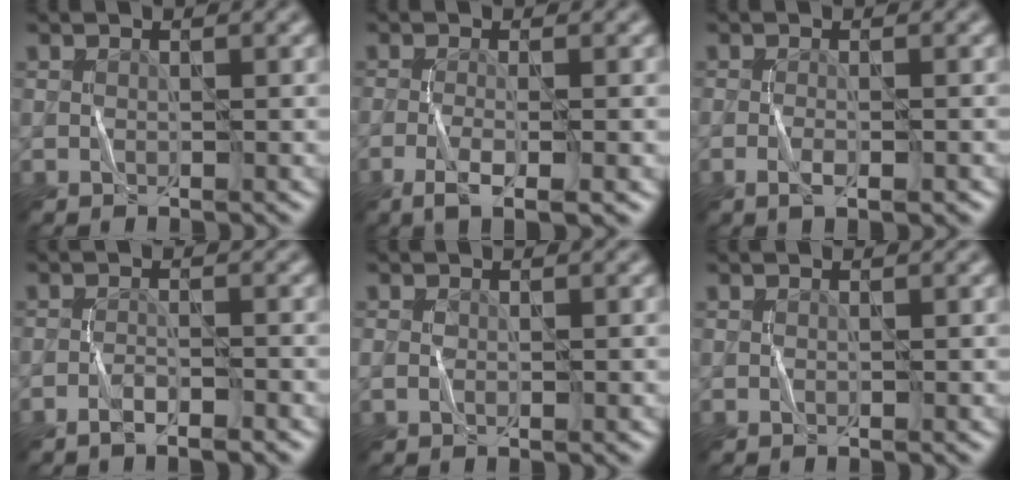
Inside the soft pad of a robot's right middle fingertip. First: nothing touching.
{"total": 3.4, "force": [-1.7, 0.4, 2.9], "torque": [-0.060, 0.000, -0.033]}
{"total": 2.1, "force": [-1.0, 0.2, 1.9], "torque": [-0.039, 0.003, -0.018]}
{"total": 1.9, "force": [-1.6, 0.1, 1.1], "torque": [-0.021, 0.006, -0.028]}
{"total": 0.8, "force": [-0.1, 0.4, 0.7], "torque": [-0.018, 0.001, -0.001]}
{"total": 0.0}